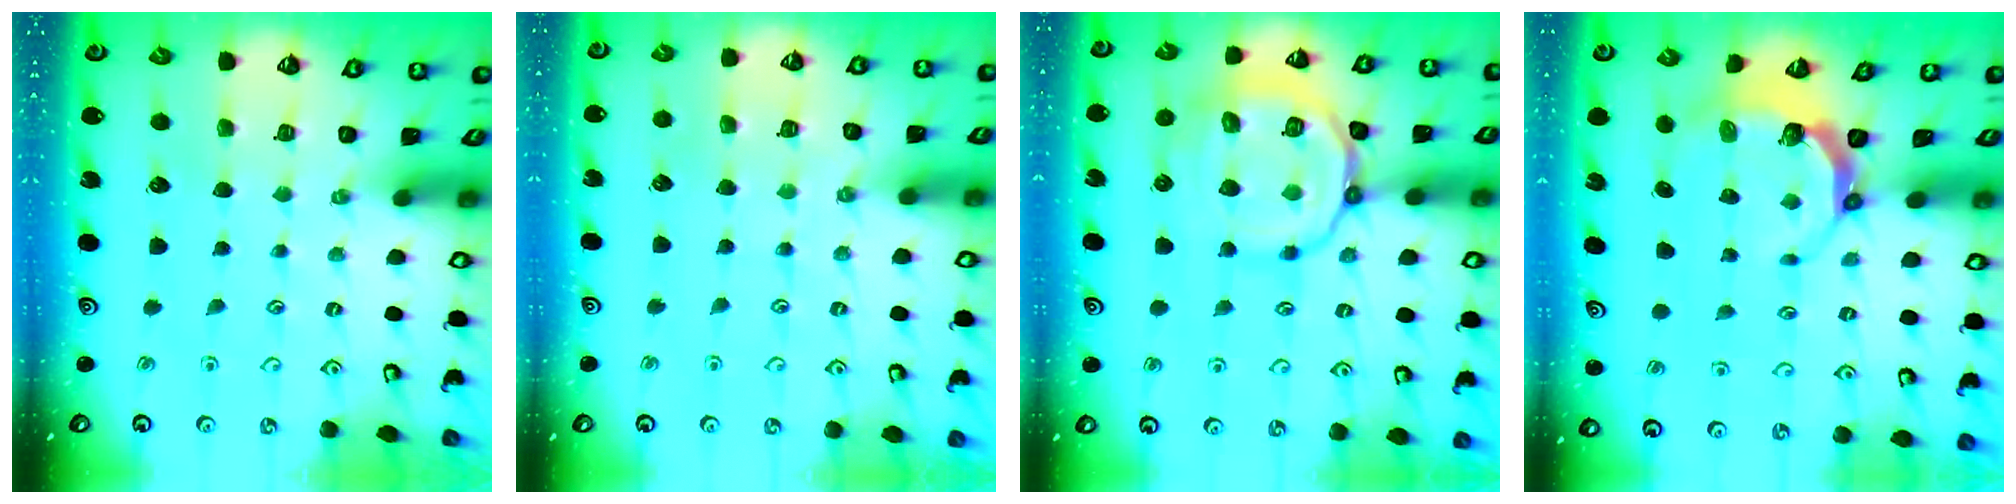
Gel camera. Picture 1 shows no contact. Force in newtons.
{"total": 3.9, "press": 3.9, "slide": 0.7}
{"total": 18.3, "press": 18.2, "slide": 1.9}
{"total": 5.7, "press": 4.6, "slide": 3.3}